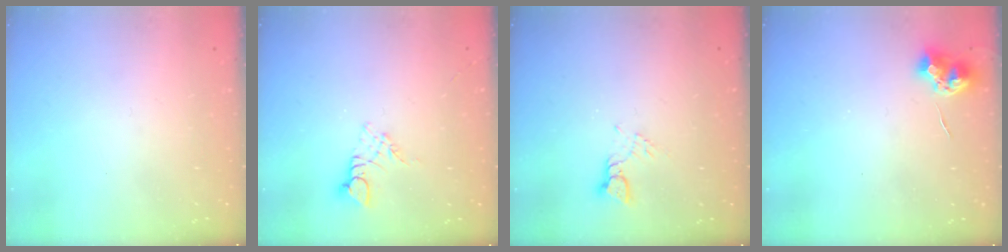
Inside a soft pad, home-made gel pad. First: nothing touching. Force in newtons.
{"total": 3.3, "press": 3.3, "slide": 0.4}
{"total": 3.1, "press": 3.1, "slide": 0.2}
{"total": 8.4, "press": 8.4, "slide": 0.5}